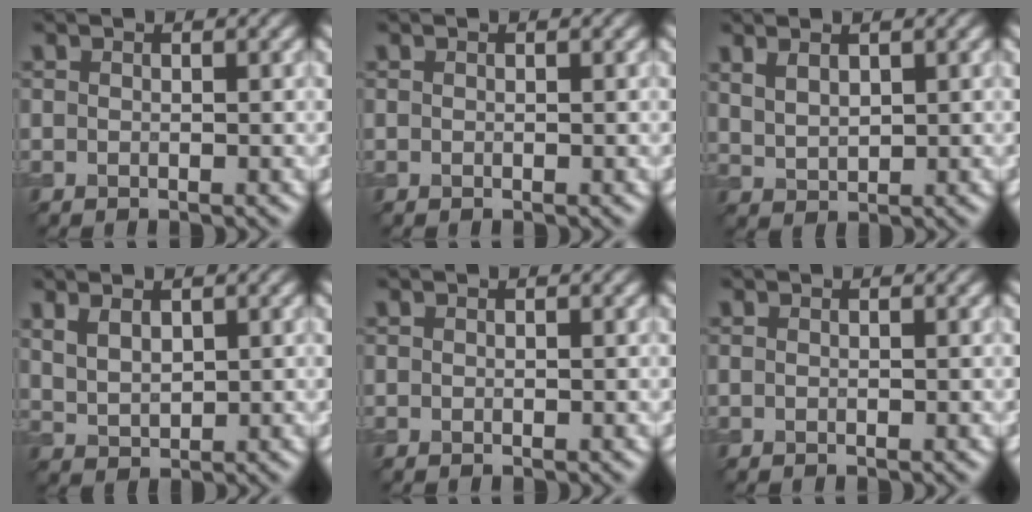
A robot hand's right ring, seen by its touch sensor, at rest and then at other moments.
{"total": 0.0}
{"total": 2.2, "force": [1.3, 1.0, 1.5], "torque": [-0.033, -0.002, 0.034]}
{"total": 2.6, "force": [1.4, 1.3, 1.7], "torque": [-0.039, -0.004, 0.035]}
{"total": 0.0}
{"total": 0.0}